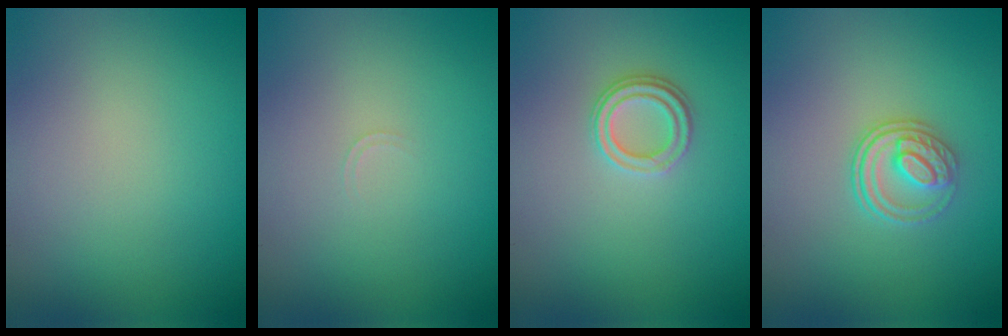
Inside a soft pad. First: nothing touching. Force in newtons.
{"total": 0.6, "press": 0.6, "slide": 0.2}
{"total": 2.3, "press": 2.1, "slide": 1.0}
{"total": 3.1, "press": 2.6, "slide": 1.7}